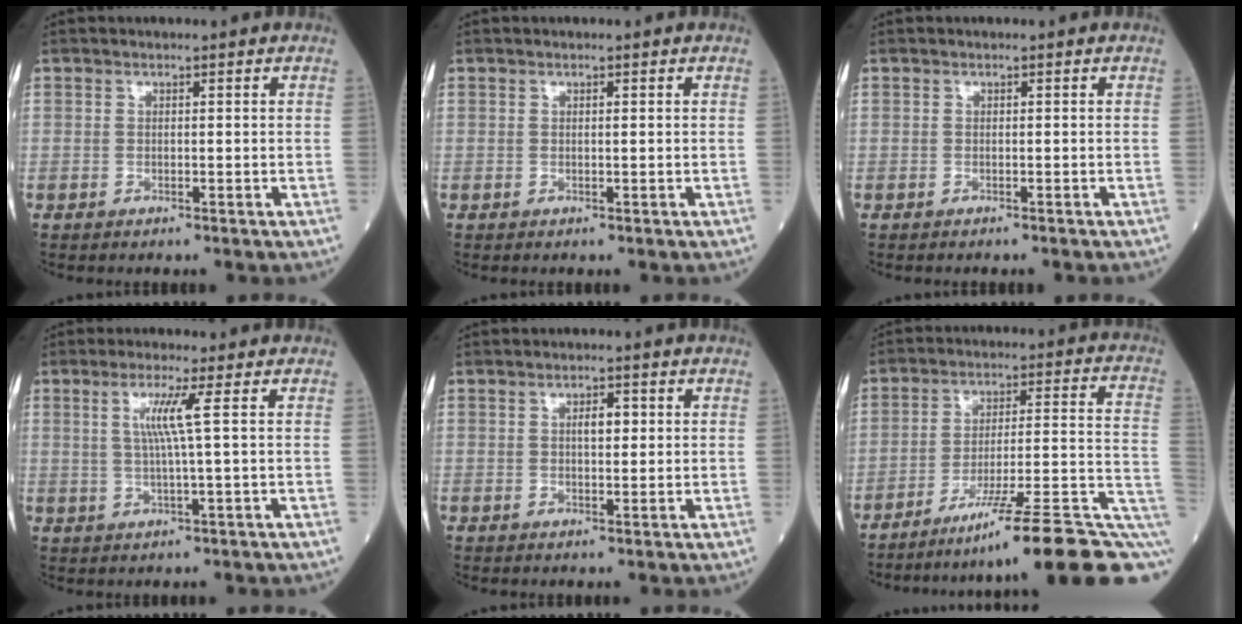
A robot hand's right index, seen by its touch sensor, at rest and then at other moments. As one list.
[{"total": 0.0}, {"total": 0.8, "force": [-0.7, 0.0, 0.3], "torque": [-0.003, 0.000, -0.011]}, {"total": 4.6, "force": [1.1, -1.1, 4.4], "torque": [-0.089, -0.002, 0.023]}, {"total": 2.4, "force": [0.5, 0.9, 2.2], "torque": [-0.035, 0.002, 0.007]}, {"total": 19.4, "force": [-11.6, 1.0, 15.5], "torque": [-0.157, 0.017, -0.174]}]